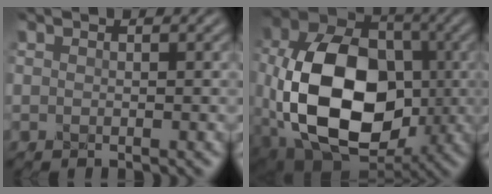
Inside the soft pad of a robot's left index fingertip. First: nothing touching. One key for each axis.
{"total": 15.1, "fx": -2.1, "fy": 10.2, "fz": 10.9, "tx": -0.219, "ty": -0.022, "tz": -0.043}